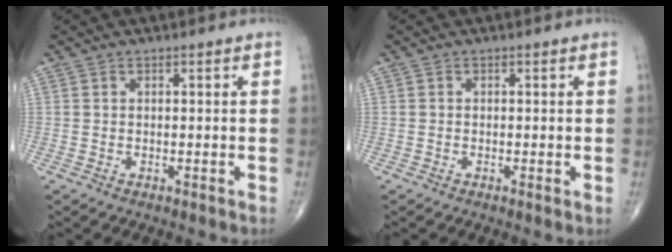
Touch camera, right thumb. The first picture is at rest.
{"total": 0.6, "force": [-0.1, 0.1, 0.6], "torque": [-0.014, -0.003, -0.004]}